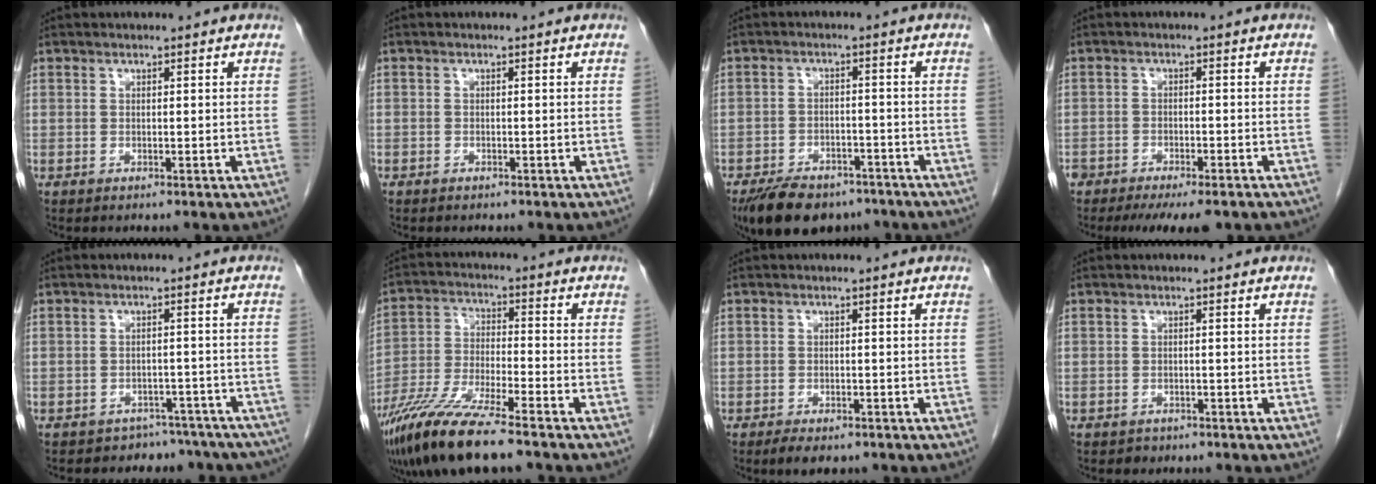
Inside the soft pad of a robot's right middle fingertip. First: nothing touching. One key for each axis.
{"total": 0.8, "fx": -0.5, "fy": 0.6, "fz": 0.0, "tx": -0.004, "ty": 0.003, "tz": -0.009}
{"total": 11.8, "fx": -9.1, "fy": 5.4, "fz": 5.2, "tx": -0.085, "ty": -0.004, "tz": -0.139}
{"total": 10.1, "fx": -7.9, "fy": 3.3, "fz": 5.3, "tx": -0.074, "ty": -0.004, "tz": -0.114}
{"total": 10.7, "fx": -9.3, "fy": 5.3, "fz": 0.5, "tx": 0.011, "ty": 0.030, "tz": -0.096}
{"total": 12.9, "fx": -9.6, "fy": 1.0, "fz": 8.5, "tx": -0.173, "ty": -0.033, "tz": -0.176}
{"total": 3.7, "fx": -2.7, "fy": 1.7, "fz": 1.8, "tx": -0.028, "ty": -0.004, "tz": -0.036}
{"total": 1.2, "fx": -0.9, "fy": 0.8, "fz": 0.0, "tx": -0.008, "ty": 0.001, "tz": -0.013}